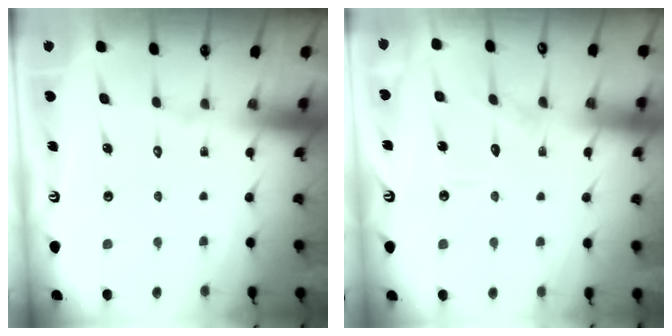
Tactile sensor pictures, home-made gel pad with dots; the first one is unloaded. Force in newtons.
{"total": 9.4, "press": 9.3, "slide": 1.0}